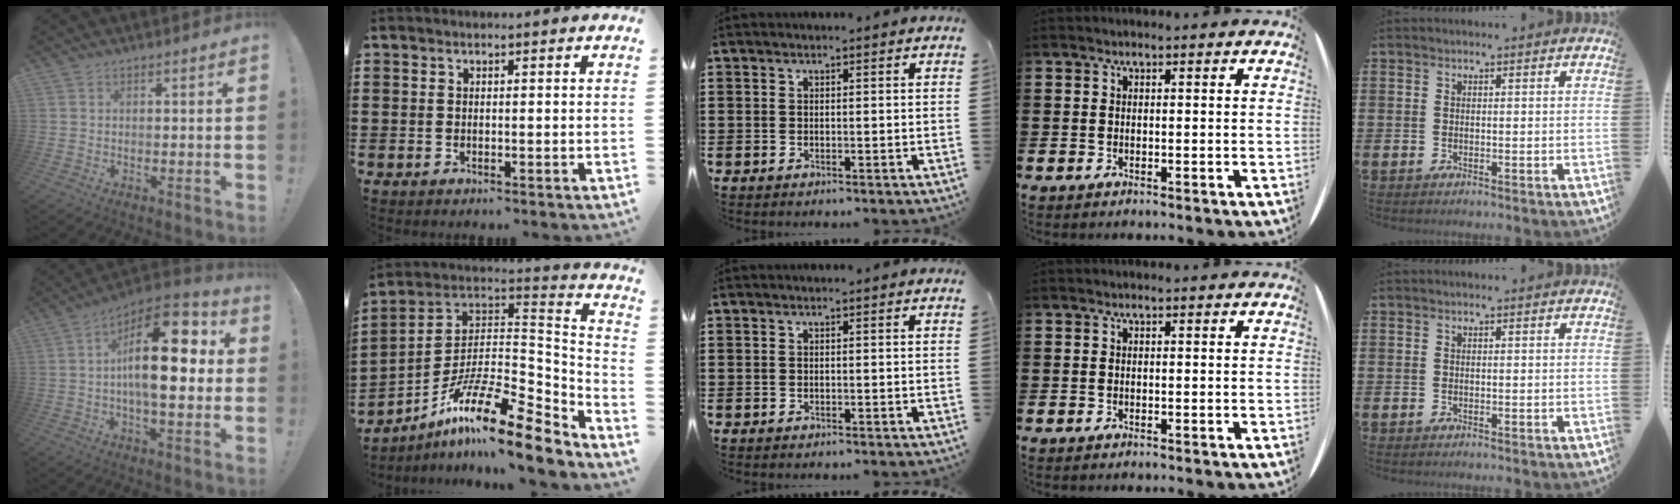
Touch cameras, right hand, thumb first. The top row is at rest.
{"thumb": {"total": 21.4, "force": [2.4, 9.5, 19.0], "torque": [-0.297, -0.003, 0.033]}, "index": {"total": 16.2, "force": [-11.1, 3.6, 11.2], "torque": [-0.193, 0.024, -0.199]}}